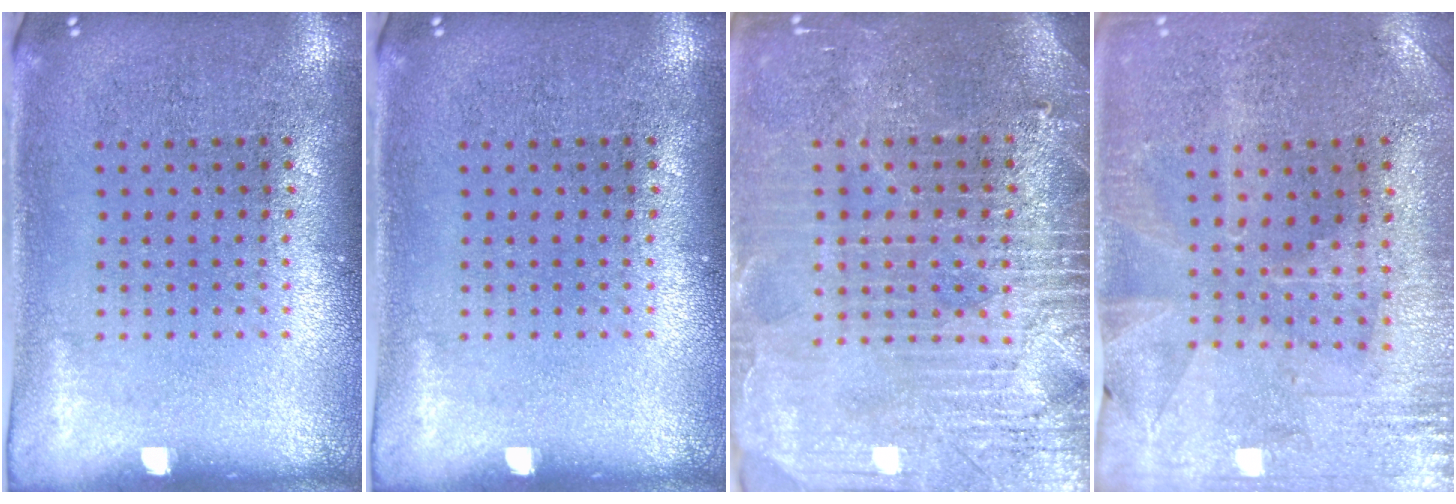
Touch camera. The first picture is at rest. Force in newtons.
{"total": 0.0}
{"total": 3.7, "press": 3.5, "slide": 1.4}
{"total": 0.5, "press": 0.5, "slide": 0.3}